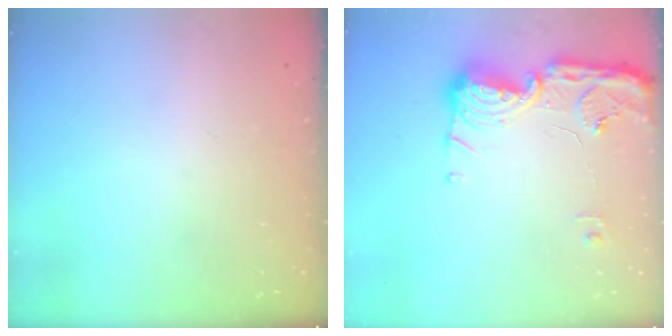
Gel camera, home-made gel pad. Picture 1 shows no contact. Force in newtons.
{"total": 15.0, "press": 14.9, "slide": 0.8}